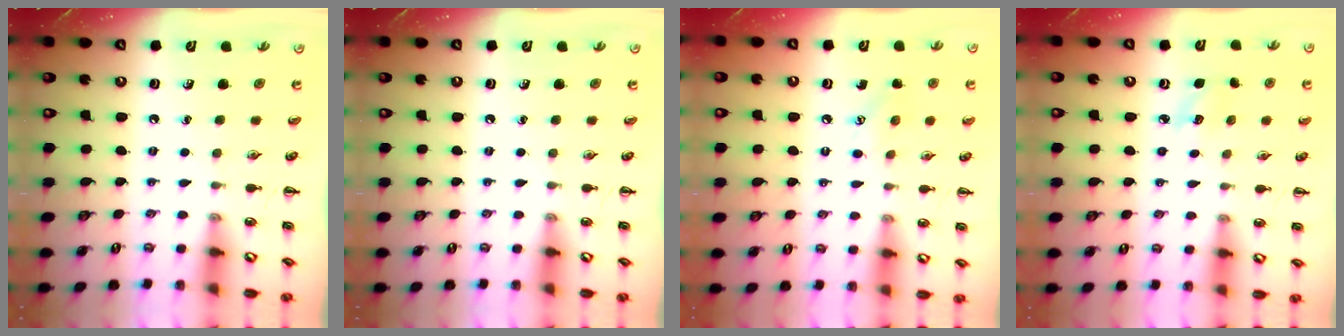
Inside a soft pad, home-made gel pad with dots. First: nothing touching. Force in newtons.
{"total": 0.0}
{"total": 6.8, "press": 6.5, "slide": 1.7}
{"total": 4.5, "press": 4.3, "slide": 1.3}